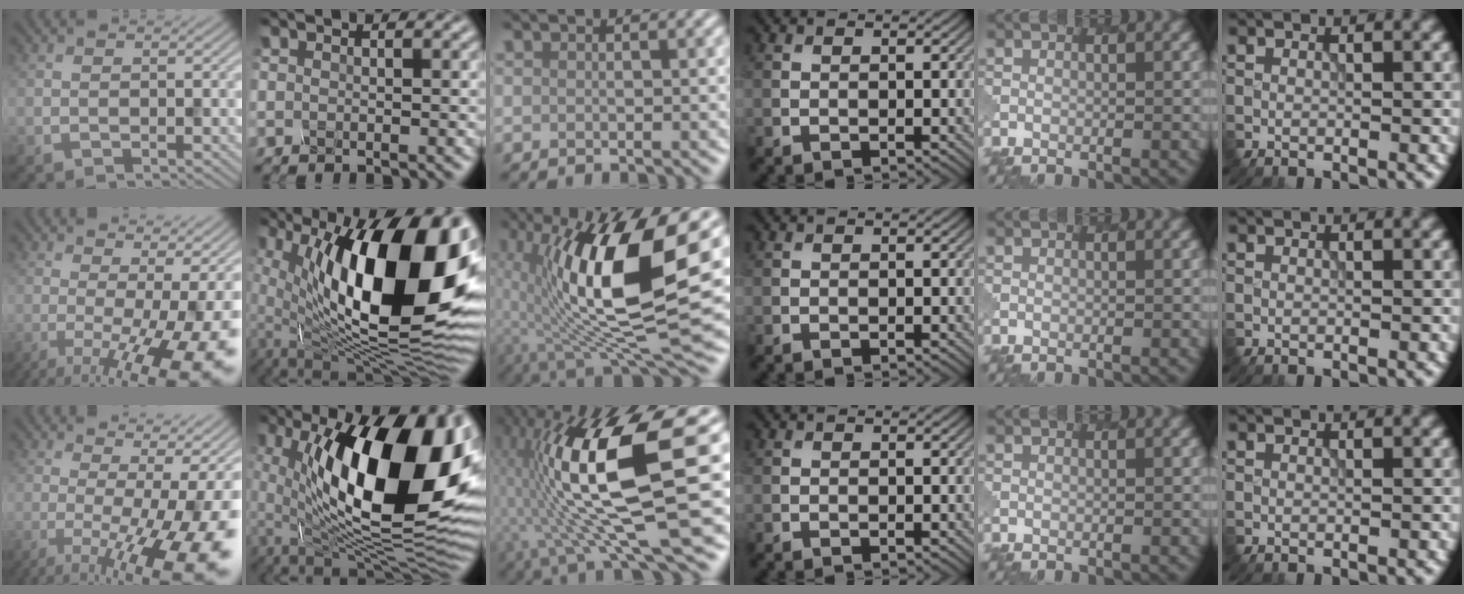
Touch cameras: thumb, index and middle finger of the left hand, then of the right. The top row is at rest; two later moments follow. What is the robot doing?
{"motion": "pour", "object": "mug"}